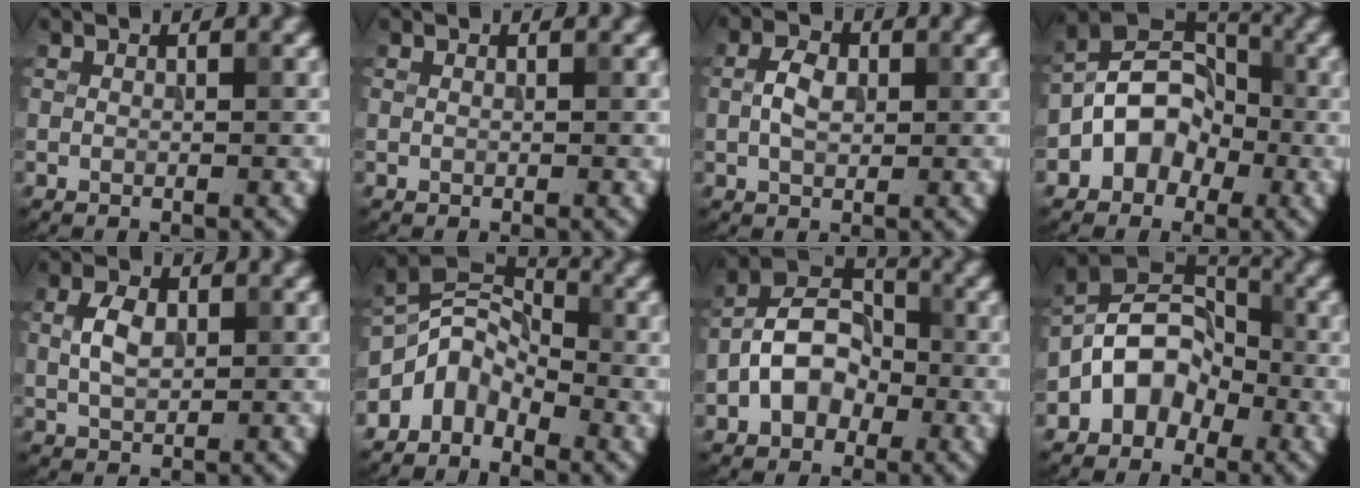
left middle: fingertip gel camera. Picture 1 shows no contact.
{"total": 0.0}
{"total": 2.7, "force": [0.1, 1.7, 2.1], "torque": [-0.043, 0.006, -0.002]}
{"total": 5.7, "force": [-2.1, 4.4, 2.9], "torque": [-0.019, 0.014, -0.053]}
{"total": 3.1, "force": [0.6, 1.9, 2.3], "torque": [-0.052, 0.004, 0.012]}
{"total": 4.8, "force": [-2.9, 3.0, 2.4], "torque": [-0.034, 0.009, -0.067]}
{"total": 5.8, "force": [-1.8, 4.2, 3.6], "torque": [-0.055, 0.012, -0.041]}
{"total": 5.5, "force": [-2.4, 4.0, 2.8], "torque": [-0.029, 0.014, -0.057]}